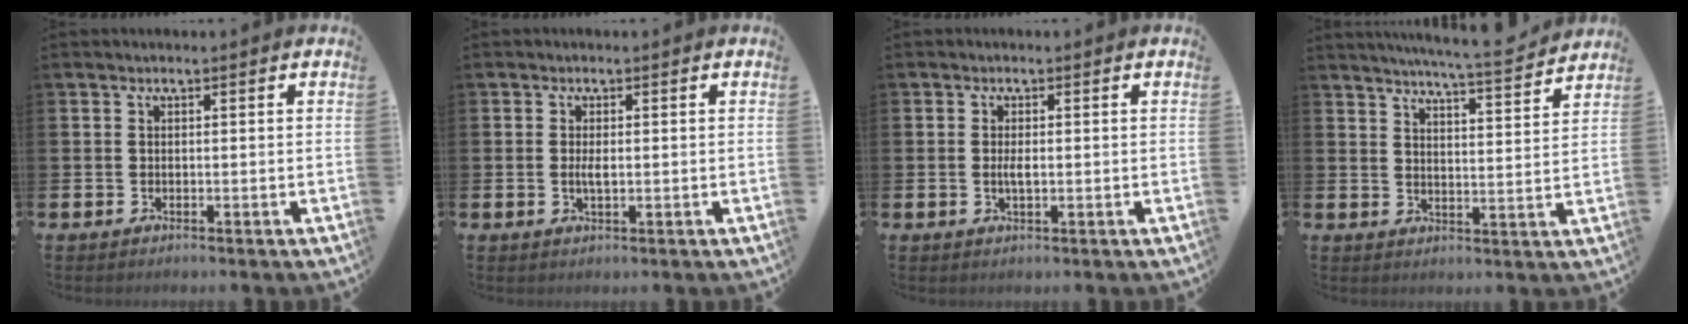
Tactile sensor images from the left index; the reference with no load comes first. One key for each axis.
{"total": 1.7, "fx": 0.0, "fy": 0.6, "fz": 1.6, "tx": -0.024, "ty": -0.001, "tz": -0.003}
{"total": 1.7, "fx": 0.0, "fy": 0.6, "fz": 1.6, "tx": -0.024, "ty": 0.000, "tz": -0.003}
{"total": 6.7, "fx": 6.4, "fy": -0.3, "fz": 1.8, "tx": -0.042, "ty": -0.043, "tz": 0.112}